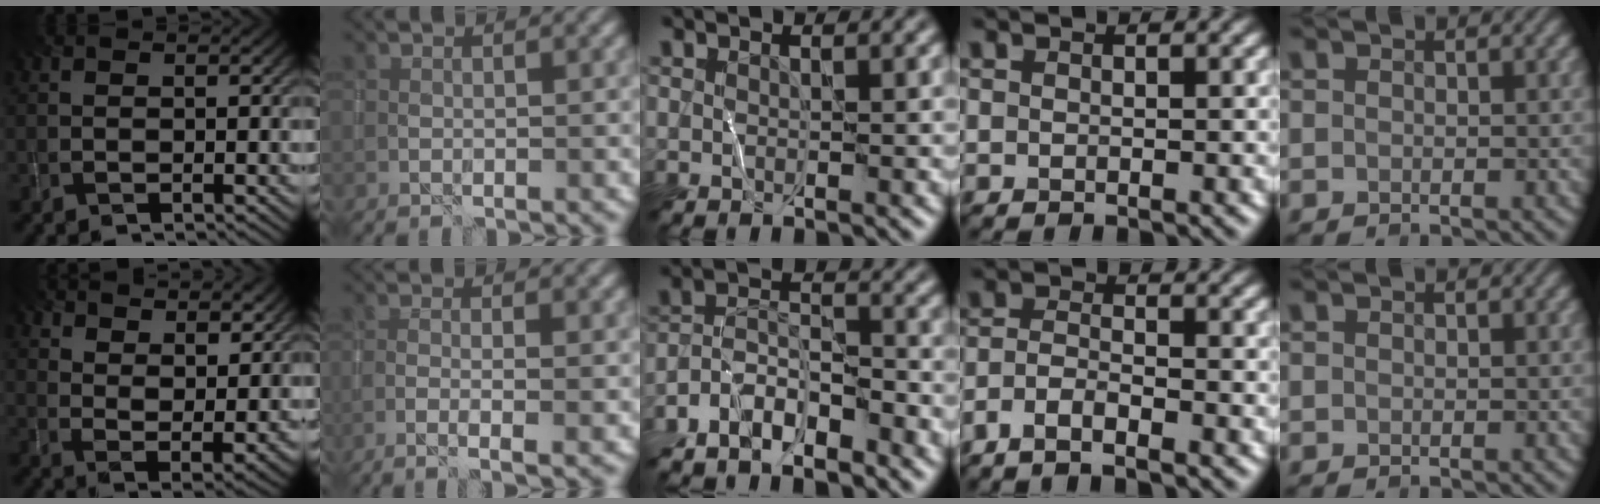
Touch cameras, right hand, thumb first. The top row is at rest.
{"thumb": {"total": 12.1, "force": [9.1, 4.5, 6.5], "torque": [-0.124, -0.013, 0.131]}, "index": {"total": 3.0, "force": [-1.2, 0.4, 2.8], "torque": [-0.051, 0.000, -0.027]}, "middle": {"total": 5.2, "force": [-4.3, 1.5, 2.5], "torque": [-0.042, 0.004, -0.088]}, "ring": {"total": 3.0, "force": [-2.2, 0.8, 2.0], "torque": [-0.042, -0.001, -0.051]}}